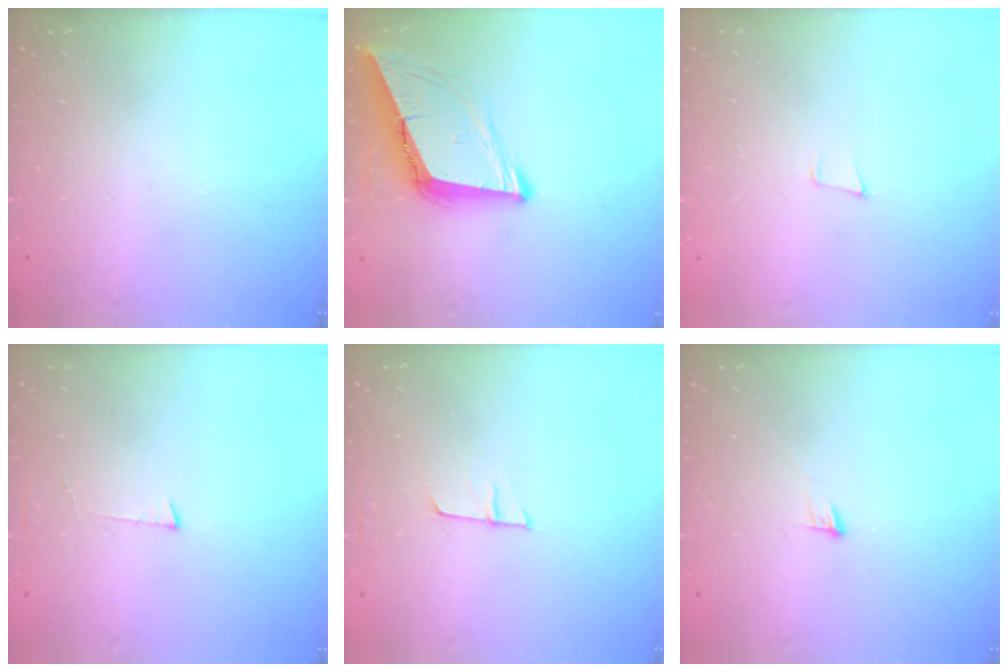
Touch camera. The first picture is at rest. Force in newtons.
{"total": 9.5, "press": 9.4, "slide": 1.6}
{"total": 4.6, "press": 3.6, "slide": 2.9}
{"total": 3.0, "press": 3.0, "slide": 0.3}
{"total": 5.7, "press": 5.6, "slide": 0.6}
{"total": 3.3, "press": 3.3, "slide": 0.2}